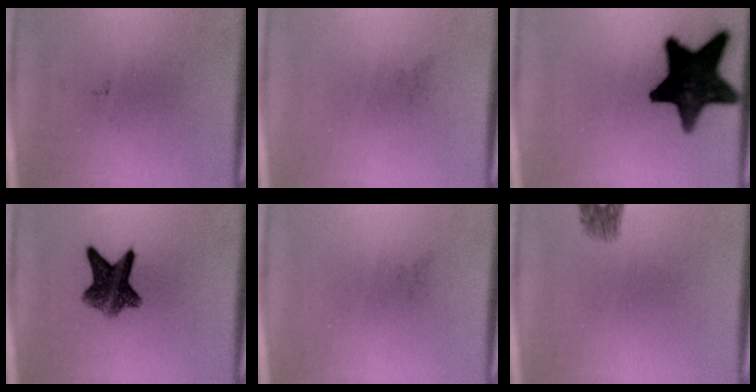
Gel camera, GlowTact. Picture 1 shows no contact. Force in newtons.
{"total": 0.0}
{"total": 16.8}
{"total": 7.7}
{"total": 0.0}
{"total": 1.8}